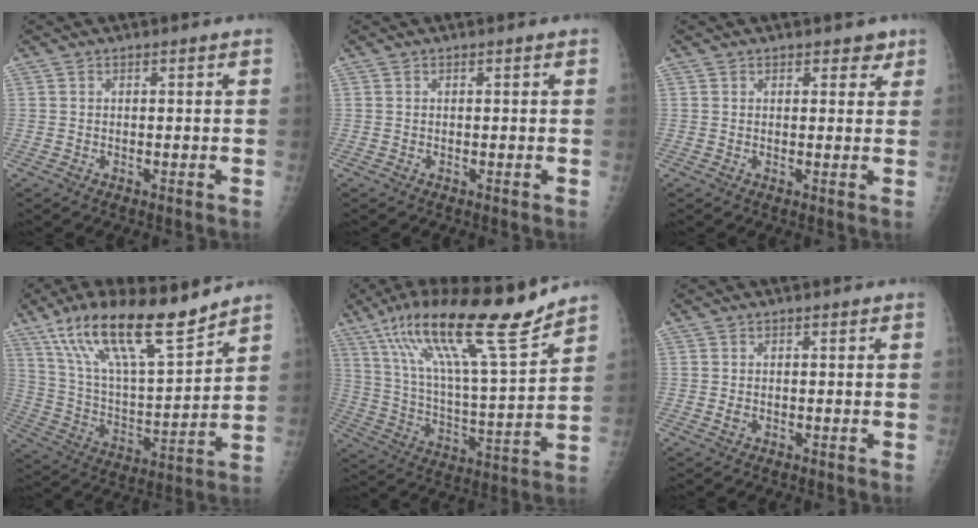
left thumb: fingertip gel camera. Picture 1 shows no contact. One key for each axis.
{"total": 0.0}
{"total": 2.5, "fx": 1.7, "fy": 1.6, "fz": 0.9, "tx": 0.013, "ty": -0.006, "tz": 0.016}
{"total": 20.3, "fx": 14.5, "fy": 5.1, "fz": 13.2, "tx": -0.213, "ty": -0.062, "tz": 0.265}
{"total": 22.7, "fx": 15.8, "fy": 3.2, "fz": 16.0, "tx": -0.262, "ty": -0.055, "tz": 0.277}
{"total": 0.9, "fx": 0.0, "fy": 0.7, "fz": 0.6, "tx": -0.009, "ty": -0.001, "tz": 0.002}